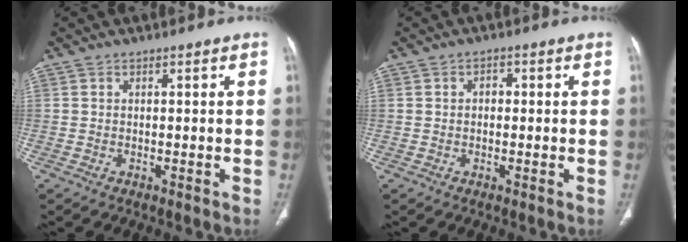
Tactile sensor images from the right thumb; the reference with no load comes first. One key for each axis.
{"total": 1.6, "fx": 0.0, "fy": 1.2, "fz": 1.0, "tx": -0.012, "ty": 0.008, "tz": -0.001}